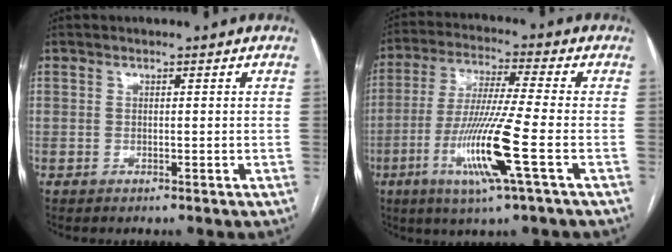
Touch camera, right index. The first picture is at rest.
{"total": 13.0, "force": [-4.4, -0.9, 12.3], "torque": [-0.248, -0.022, -0.088]}